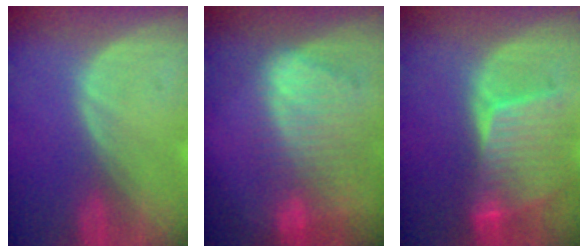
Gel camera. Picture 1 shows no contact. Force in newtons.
{"total": 9.3, "press": 8.1, "slide": 4.6}
{"total": 8.4, "press": 7.7, "slide": 3.3}